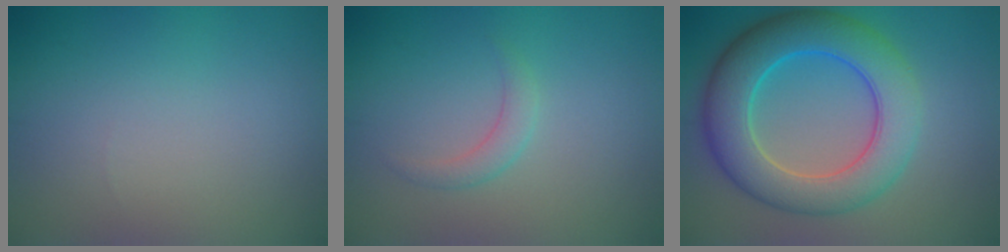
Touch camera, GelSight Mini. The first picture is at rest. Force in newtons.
{"total": 1.5, "press": 1.5, "slide": 0.0}
{"total": 8.6, "press": 8.6, "slide": 0.2}